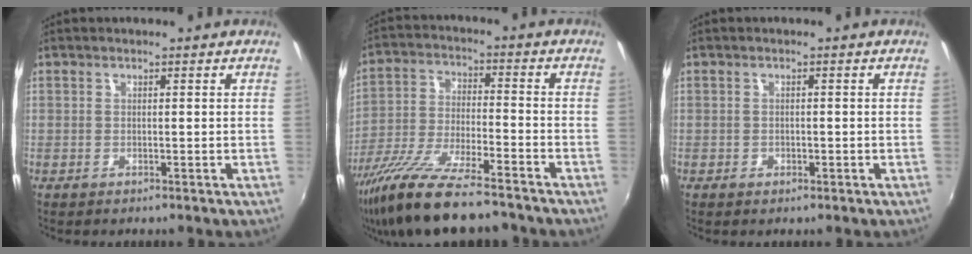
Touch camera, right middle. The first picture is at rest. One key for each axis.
{"total": 16.7, "fx": -13.2, "fy": 2.7, "fz": 9.9, "tx": -0.200, "ty": -0.042, "tz": -0.235}
{"total": 0.9, "fx": -0.5, "fy": 0.7, "fz": 0.3, "tx": -0.006, "ty": -0.004, "tz": -0.008}